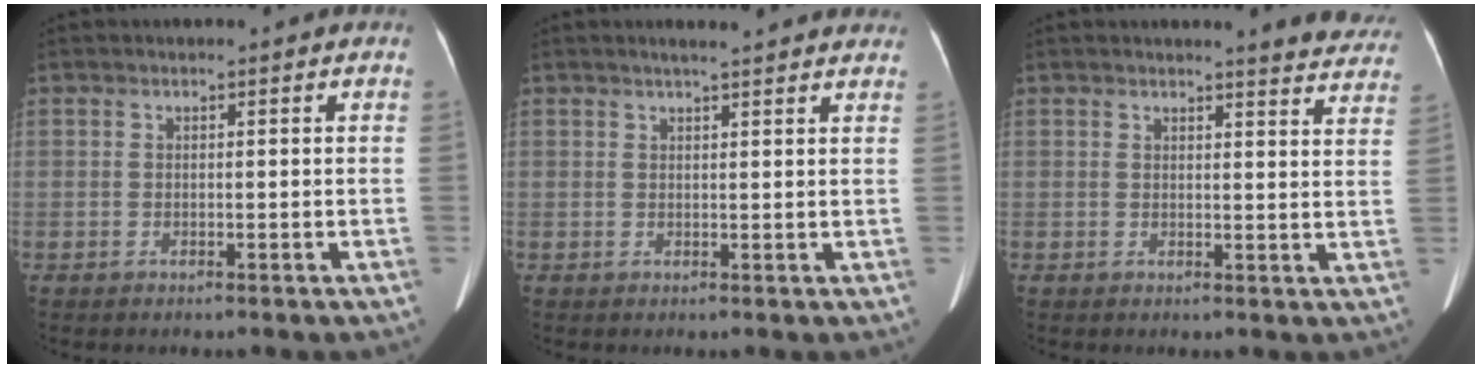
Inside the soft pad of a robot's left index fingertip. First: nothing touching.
{"total": 8.5, "force": [7.6, 0.9, 3.8], "torque": [-0.044, 0.020, 0.079]}
{"total": 8.9, "force": [8.6, 1.0, 2.1], "torque": [-0.001, -0.037, 0.068]}